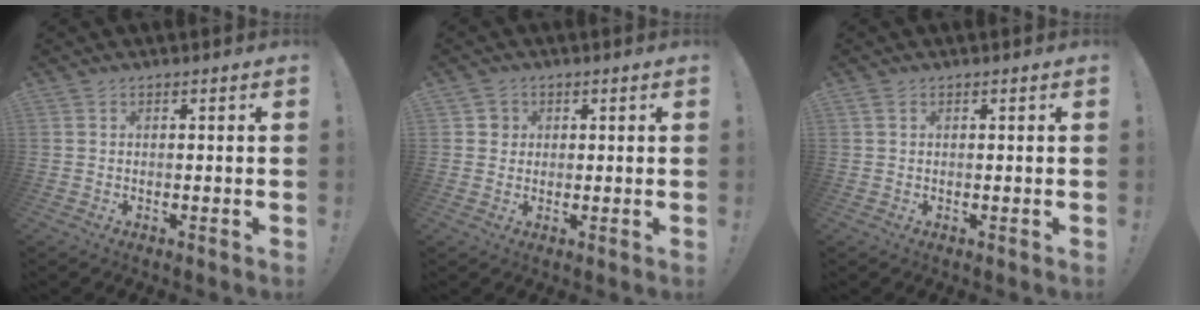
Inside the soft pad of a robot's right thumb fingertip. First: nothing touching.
{"total": 2.7, "force": [0.5, 2.6, 0.5], "torque": [-0.007, 0.002, 0.009]}
{"total": 0.9, "force": [0.4, 0.6, 0.5], "torque": [-0.018, 0.006, 0.008]}